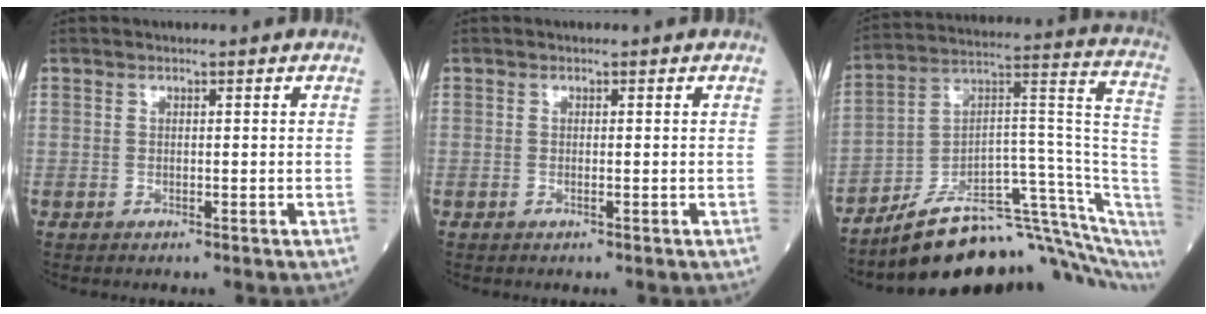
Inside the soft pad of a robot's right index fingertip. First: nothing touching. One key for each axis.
{"total": 0.5, "fx": 0.0, "fy": -0.2, "fz": 0.5, "tx": -0.016, "ty": -0.003, "tz": 0.001}
{"total": 19.7, "fx": -15.0, "fy": 4.4, "fz": 12.1, "tx": -0.095, "ty": 0.074, "tz": -0.216}